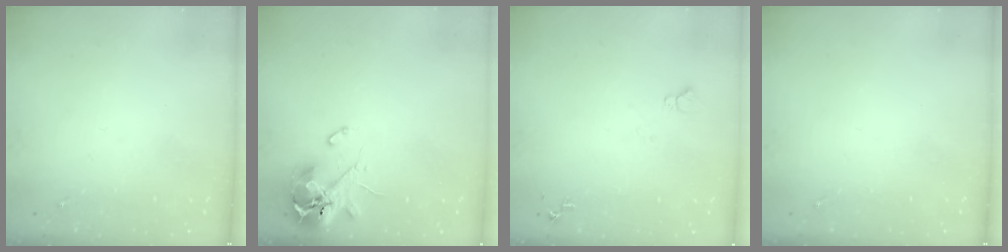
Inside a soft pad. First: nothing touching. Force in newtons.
{"total": 10.7, "press": 10.6, "slide": 1.6}
{"total": 6.1, "press": 6.0, "slide": 0.8}
{"total": 0.0}